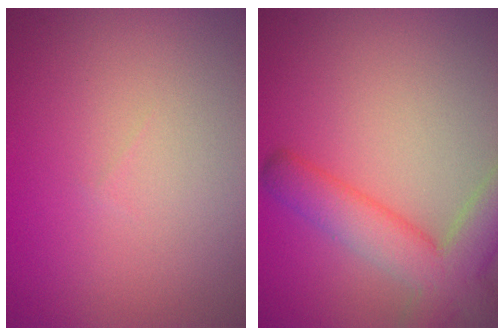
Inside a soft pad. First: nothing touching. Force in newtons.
{"total": 6.1, "press": 6.1, "slide": 0.4}